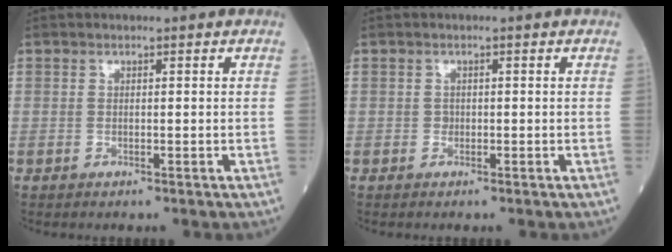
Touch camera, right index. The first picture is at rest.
{"total": 0.7, "force": [-0.1, 0.6, 0.2], "torque": [0.000, 0.003, -0.003]}